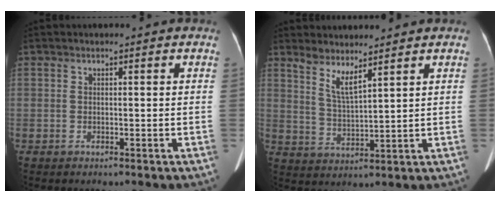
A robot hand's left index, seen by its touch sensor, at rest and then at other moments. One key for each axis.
{"total": 3.9, "fx": 3.0, "fy": 0.2, "fz": 2.5, "tx": -0.053, "ty": -0.013, "tz": 0.066}